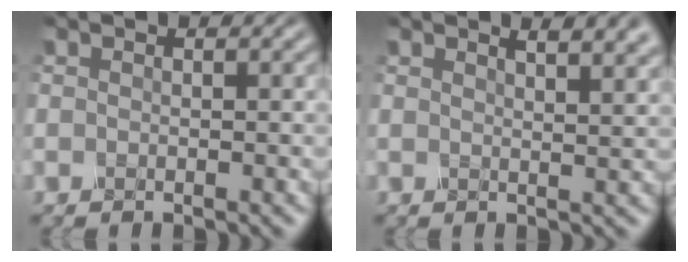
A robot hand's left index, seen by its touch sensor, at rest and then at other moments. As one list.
[{"total": 5.2, "force": [3.6, 2.0, 3.2], "torque": [-0.014, 0.025, 0.019]}]